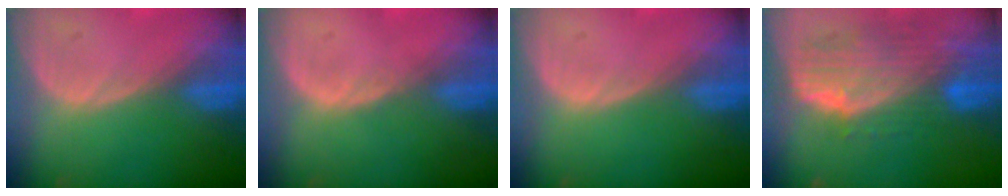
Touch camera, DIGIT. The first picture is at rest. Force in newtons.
{"total": 0.7, "press": 0.6, "slide": 0.2}
{"total": 0.0}
{"total": 10.4, "press": 9.1, "slide": 5.0}